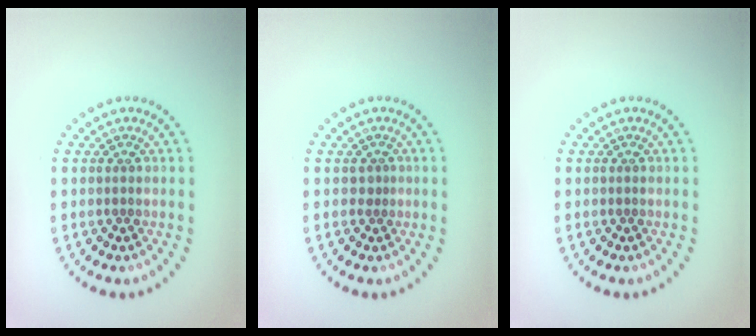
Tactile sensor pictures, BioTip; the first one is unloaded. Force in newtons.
{"total": 0.6, "press": 0.3, "slide": 0.5}
{"total": 0.0}